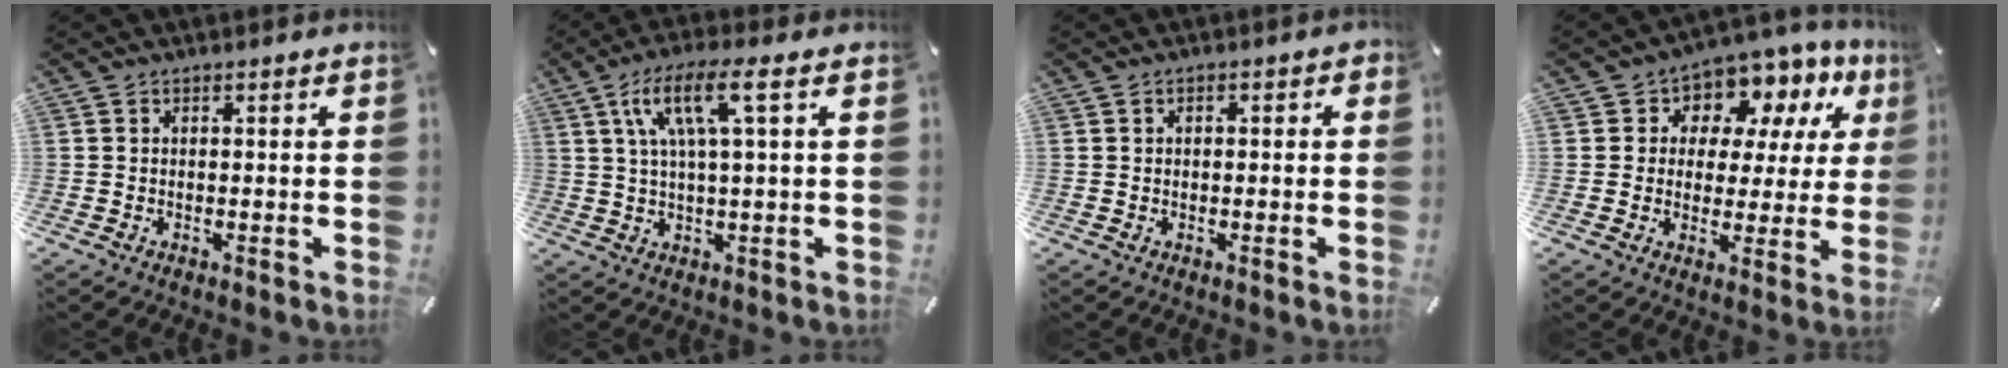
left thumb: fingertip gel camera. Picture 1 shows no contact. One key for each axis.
{"total": 10.6, "fx": 3.4, "fy": 2.3, "fz": 9.8, "tx": -0.196, "ty": 0.004, "tz": 0.057}
{"total": 1.3, "fx": -0.2, "fy": 1.0, "fz": 0.8, "tx": -0.013, "ty": 0.007, "tz": -0.007}
{"total": 8.6, "fx": 4.8, "fy": 6.5, "fz": 3.0, "tx": -0.057, "ty": -0.043, "tz": 0.086}